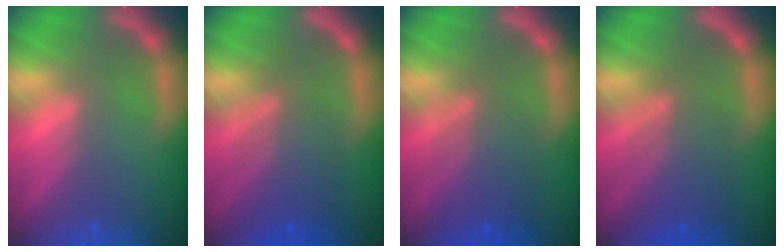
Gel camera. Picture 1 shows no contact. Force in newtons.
{"total": 6.0}
{"total": 5.5}
{"total": 6.0}